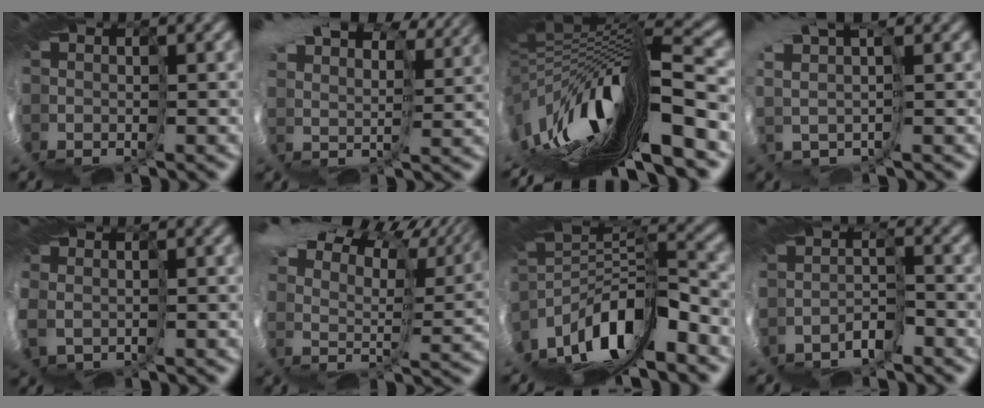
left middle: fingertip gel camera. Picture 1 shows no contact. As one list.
[{"total": 11.4, "force": [11.0, 1.5, 2.9], "torque": [-0.062, 0.027, 0.214]}, {"total": 10.5, "force": [-0.1, -0.9, 10.5], "torque": [-0.181, -0.016, 0.032]}, {"total": 5.8, "force": [3.7, -4.4, 0.8], "torque": [-0.007, 0.009, 0.082]}, {"total": 1.9, "force": [1.6, 0.7, 0.6], "torque": [-0.034, -0.004, 0.031]}, {"total": 13.2, "force": [12.7, 0.4, 3.3], "torque": [-0.052, 0.031, 0.245]}, {"total": 6.1, "force": [-3.8, -2.4, 4.2], "torque": [-0.072, 0.017, -0.048]}, {"total": 4.2, "force": [-1.6, -3.7, -1.3], "torque": [0.034, -0.011, -0.001]}]